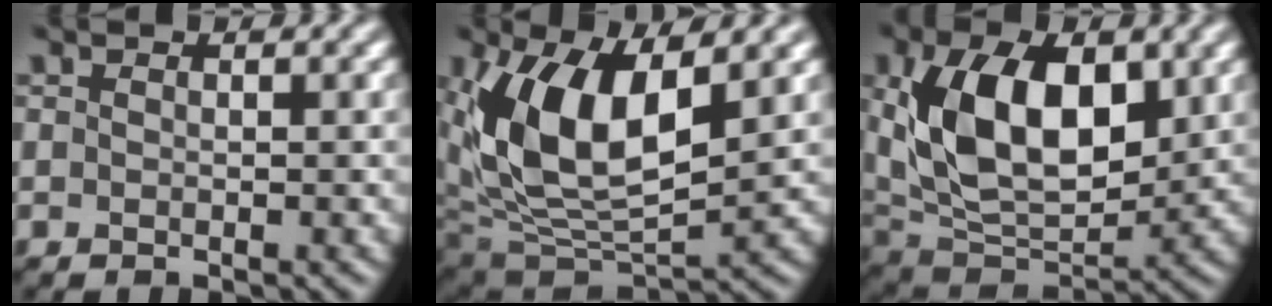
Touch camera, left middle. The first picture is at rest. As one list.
[{"total": 9.9, "force": [3.0, 5.0, 8.0], "torque": [-0.164, -0.013, 0.054]}, {"total": 10.9, "force": [2.6, 6.1, 8.6], "torque": [-0.163, 0.000, 0.045]}]